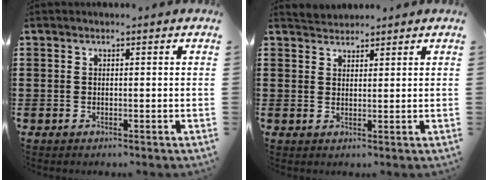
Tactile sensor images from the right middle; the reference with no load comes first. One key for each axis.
{"total": 1.5, "fx": 1.5, "fy": 0.2, "fz": -0.4, "tx": 0.003, "ty": 0.001, "tz": 0.029}